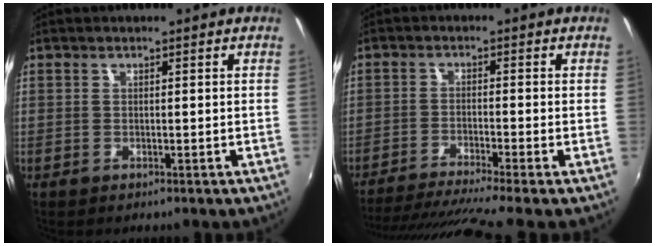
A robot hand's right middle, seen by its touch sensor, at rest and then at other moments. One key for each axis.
{"total": 11.7, "fx": -9.8, "fy": -1.4, "fz": 6.3, "tx": -0.132, "ty": -0.034, "tz": -0.159}